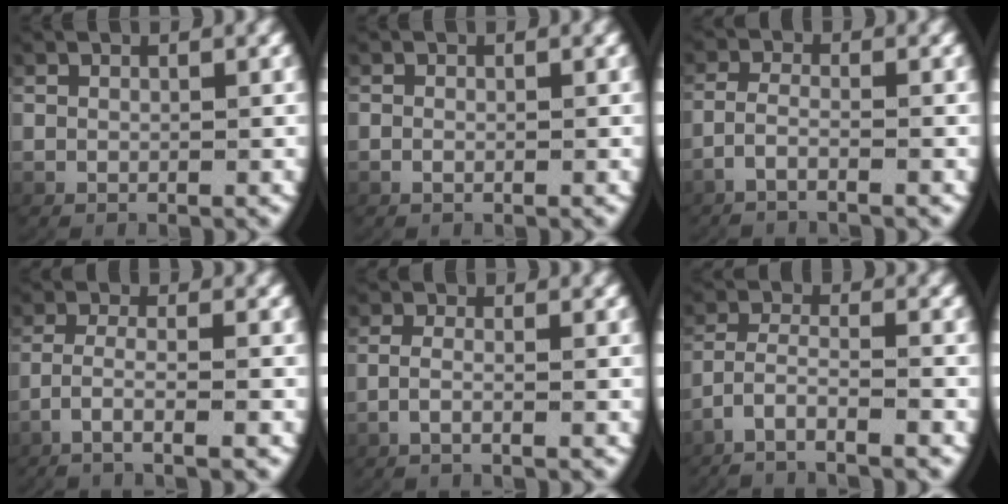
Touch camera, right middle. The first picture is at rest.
{"total": 0.7, "force": [-0.4, 0.4, 0.4], "torque": [-0.018, -0.001, -0.006]}
{"total": 2.4, "force": [-1.7, 0.4, 1.7], "torque": [-0.051, -0.011, -0.026]}
{"total": 3.4, "force": [-2.3, 0.3, 2.5], "torque": [-0.064, -0.014, -0.033]}
{"total": 1.8, "force": [-0.9, 0.0, 1.5], "torque": [-0.047, -0.009, -0.011]}
{"total": 4.8, "force": [-3.8, 1.6, 2.5], "torque": [-0.075, -0.029, -0.053]}